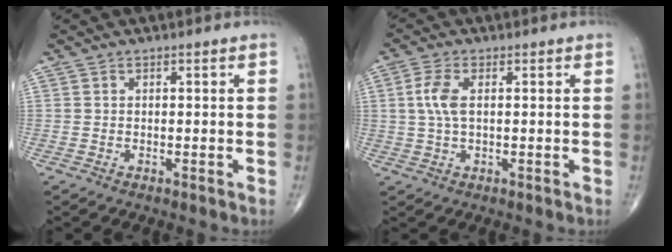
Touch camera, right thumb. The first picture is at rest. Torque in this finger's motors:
{"motor_torque": [-0.33, 0.30, -0.32, -0.16, 0.00]}